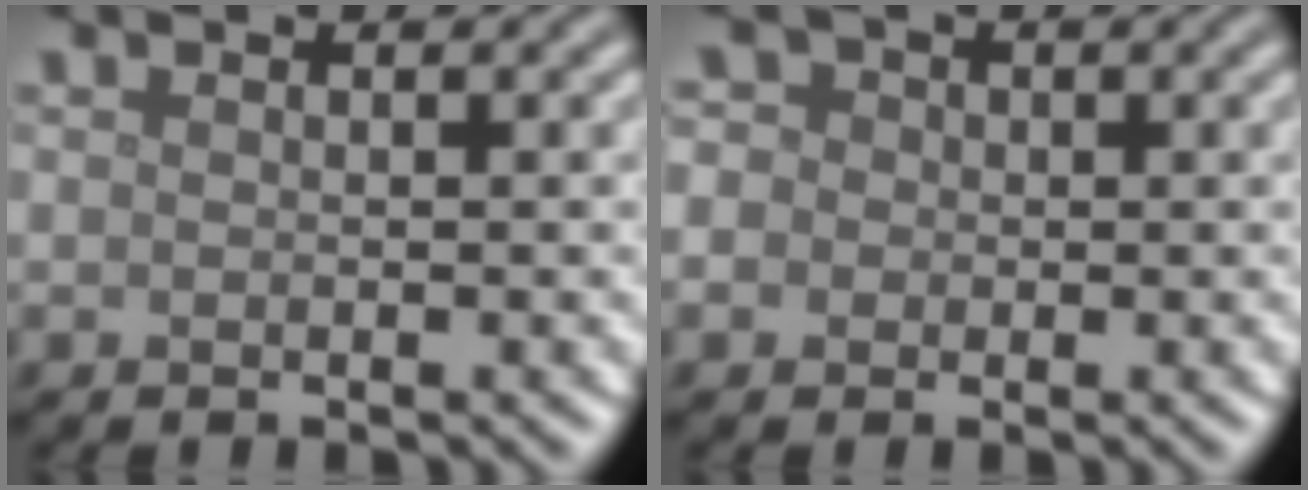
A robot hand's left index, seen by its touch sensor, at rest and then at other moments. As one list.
[{"total": 4.6, "force": [0.9, 4.2, 1.8], "torque": [-0.023, 0.038, -0.018]}]